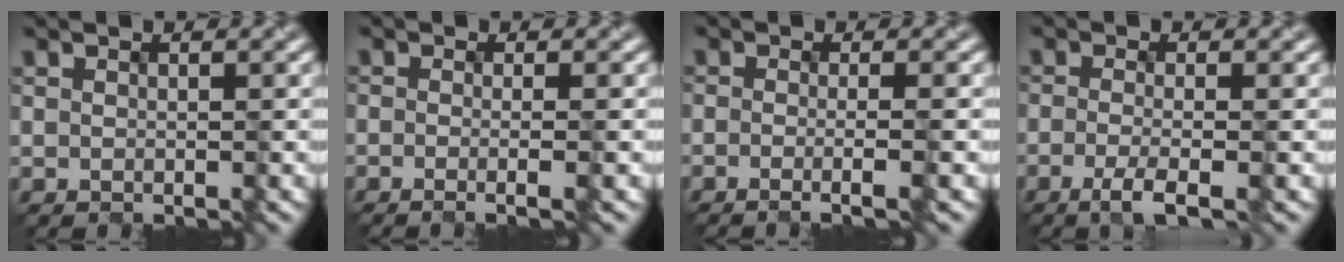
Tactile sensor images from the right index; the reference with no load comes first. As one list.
[{"total": 1.9, "force": [-0.7, 0.5, 1.7], "torque": [-0.013, 0.000, -0.022]}, {"total": 2.3, "force": [-0.9, 0.5, 2.1], "torque": [-0.015, -0.004, -0.021]}, {"total": 2.7, "force": [-1.5, 0.4, 2.2], "torque": [-0.035, -0.003, -0.031]}]